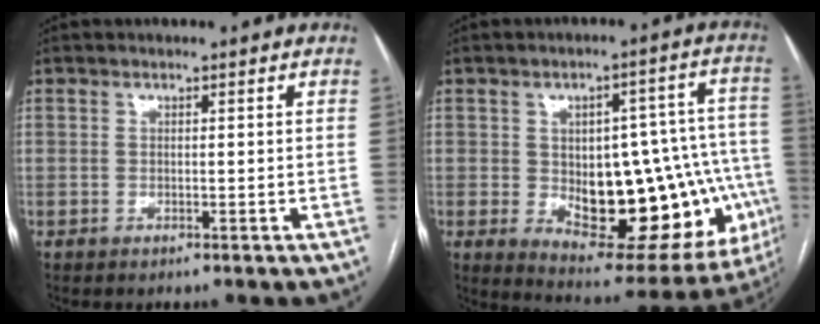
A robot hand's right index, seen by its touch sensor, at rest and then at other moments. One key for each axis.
{"total": 24.0, "fx": -4.3, "fy": 11.2, "fz": 20.8, "tx": -0.215, "ty": 0.029, "tz": -0.029}